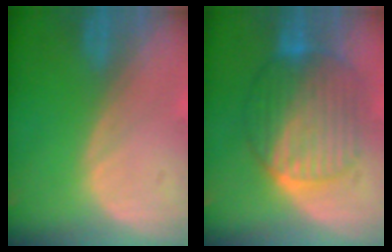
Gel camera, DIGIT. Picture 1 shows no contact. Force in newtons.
{"total": 10.3, "press": 10.3, "slide": 0.8}